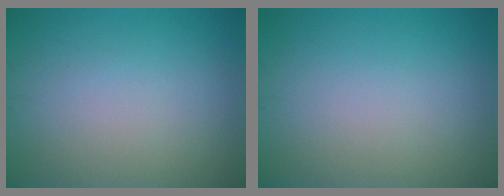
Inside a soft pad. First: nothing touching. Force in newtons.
{"total": 0.0}